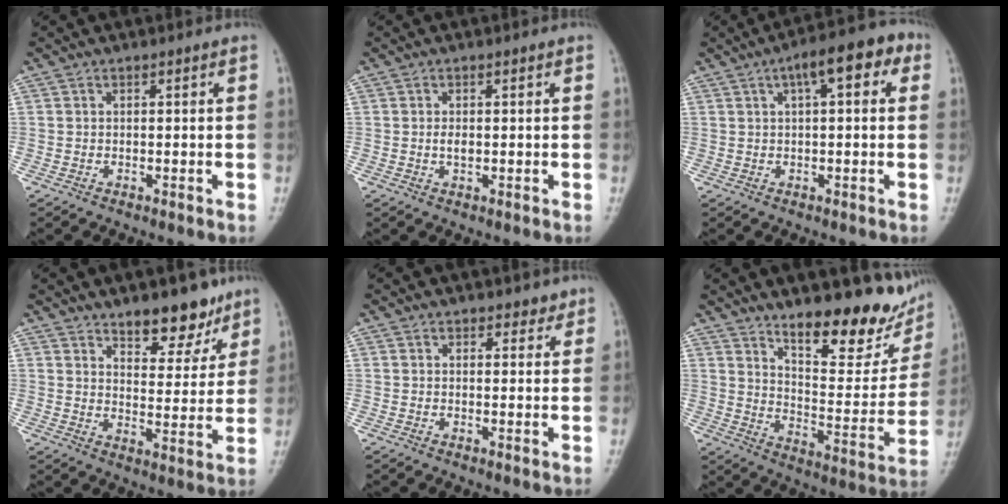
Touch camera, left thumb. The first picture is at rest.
{"total": 1.4, "force": [-0.1, 0.7, 1.2], "torque": [-0.016, 0.000, -0.003]}
{"total": 9.5, "force": [3.5, 3.6, 8.1], "torque": [-0.101, 0.024, 0.041]}
{"total": 9.8, "force": [7.2, 4.3, 5.0], "torque": [-0.035, -0.050, 0.111]}
{"total": 2.5, "force": [2.0, 1.4, 0.7], "torque": [0.014, -0.011, 0.023]}
{"total": 18.4, "force": [13.0, 6.4, 11.3], "torque": [-0.104, -0.091, 0.196]}